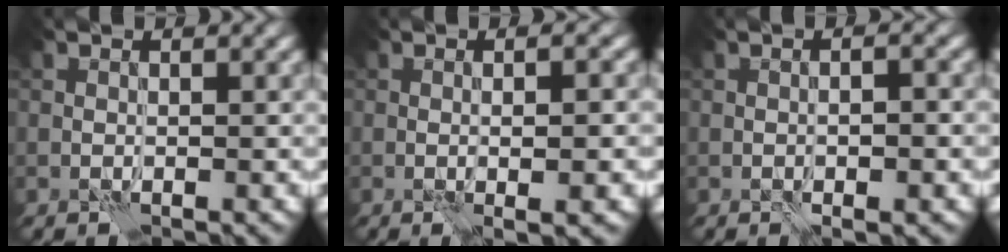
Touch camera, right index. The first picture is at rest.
{"total": 4.3, "force": [-0.3, 1.2, 4.1], "torque": [-0.043, 0.008, -0.006]}
{"total": 2.8, "force": [-0.7, 0.8, 2.6], "torque": [-0.021, 0.003, -0.011]}